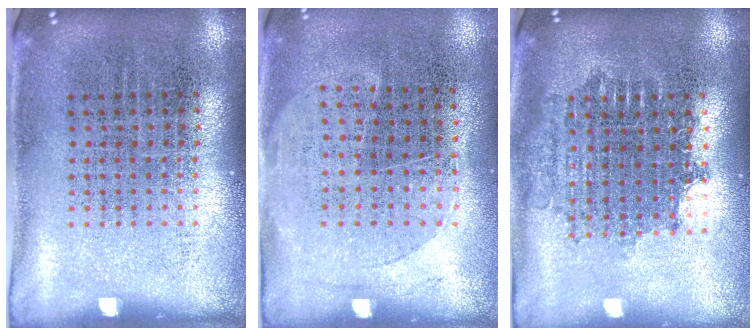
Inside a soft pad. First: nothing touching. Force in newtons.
{"total": 1.3, "press": 1.1, "slide": 0.7}
{"total": 1.7, "press": 1.4, "slide": 1.0}